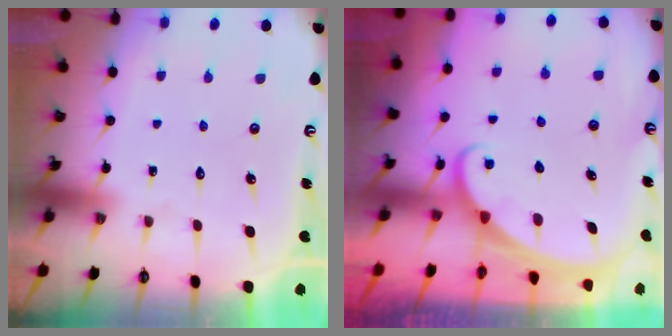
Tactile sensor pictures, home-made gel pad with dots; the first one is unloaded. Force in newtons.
{"total": 1.7, "press": 1.7, "slide": 0.1}